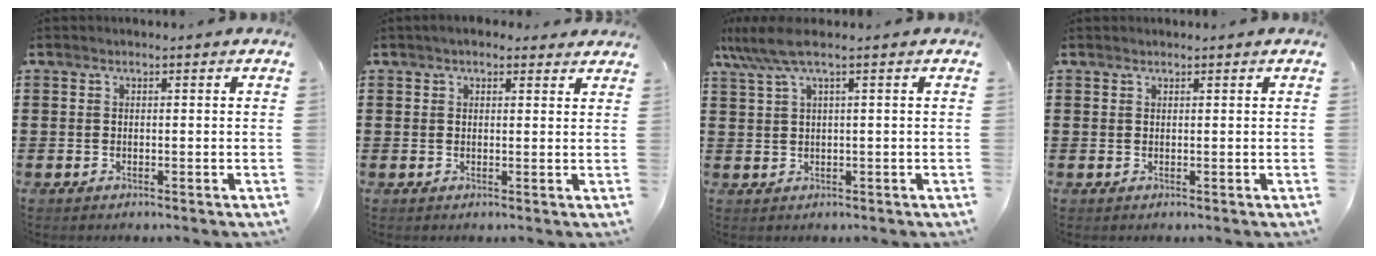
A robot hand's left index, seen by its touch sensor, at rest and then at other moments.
{"total": 2.2, "force": [1.8, 1.0, 0.8], "torque": [-0.021, 0.006, 0.034]}
{"total": 4.4, "force": [2.0, 0.3, 3.9], "torque": [-0.094, -0.005, 0.030]}
{"total": 0.5, "force": [0.5, 0.2, 0.0], "torque": [-0.002, 0.001, 0.010]}